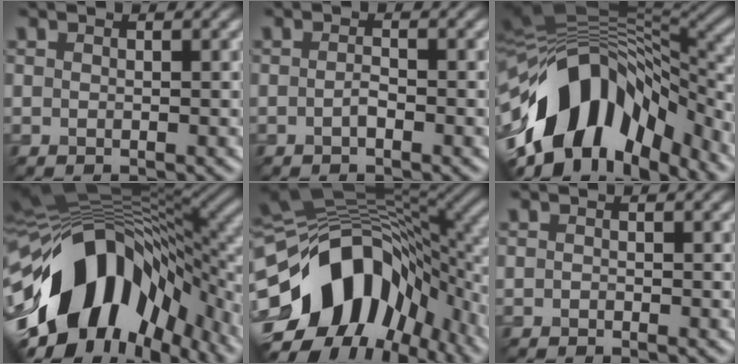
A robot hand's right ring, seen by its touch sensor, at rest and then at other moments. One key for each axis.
{"total": 1.0, "fx": -0.7, "fy": -0.7, "fz": -0.1, "tx": -0.021, "ty": 0.004, "tz": 0.002}
{"total": 13.4, "fx": -6.5, "fy": 7.2, "fz": 9.3, "tx": -0.193, "ty": 0.020, "tz": -0.089}
{"total": 14.0, "fx": -5.6, "fy": 8.2, "fz": 9.8, "tx": -0.185, "ty": 0.016, "tz": -0.083}
{"total": 15.3, "fx": -4.7, "fy": 10.0, "fz": 10.6, "tx": -0.203, "ty": 0.000, "tz": -0.059}
{"total": 1.3, "fx": -0.8, "fy": -0.8, "fz": -0.7, "tx": -0.012, "ty": 0.000, "tz": 0.002}